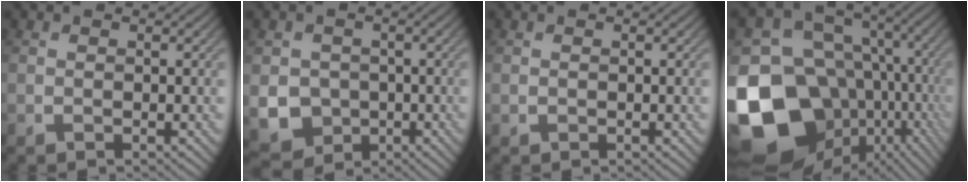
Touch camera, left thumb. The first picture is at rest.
{"total": 6.2, "force": [-1.2, 5.6, 2.3], "torque": [-0.059, -0.024, -0.036]}
{"total": 0.0}
{"total": 22.0, "force": [-6.8, 17.2, 12.0], "torque": [-0.292, -0.029, -0.063]}